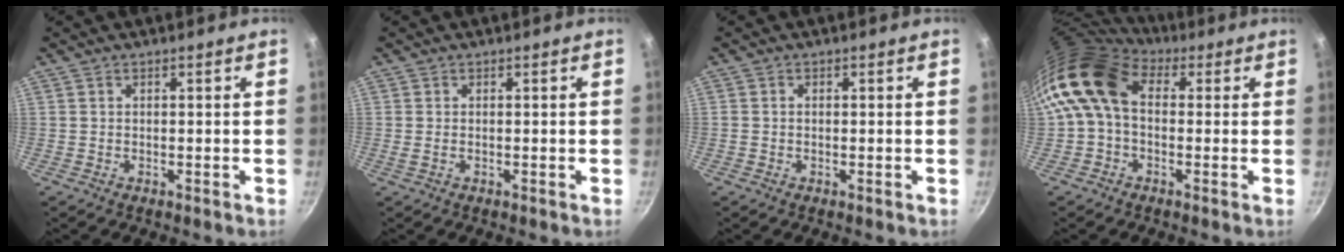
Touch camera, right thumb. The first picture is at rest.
{"total": 1.2, "force": [0.0, 0.6, 1.1], "torque": [-0.025, -0.001, 0.001]}
{"total": 0.5, "force": [-0.1, 0.5, 0.2], "torque": [-0.003, 0.002, -0.002]}
{"total": 11.6, "force": [1.1, 8.3, 8.0], "torque": [-0.141, 0.024, -0.001]}